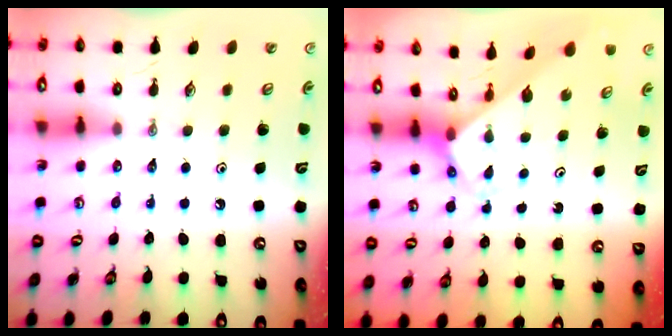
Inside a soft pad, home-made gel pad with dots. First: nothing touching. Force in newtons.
{"total": 2.9, "press": 2.9, "slide": 0.1}